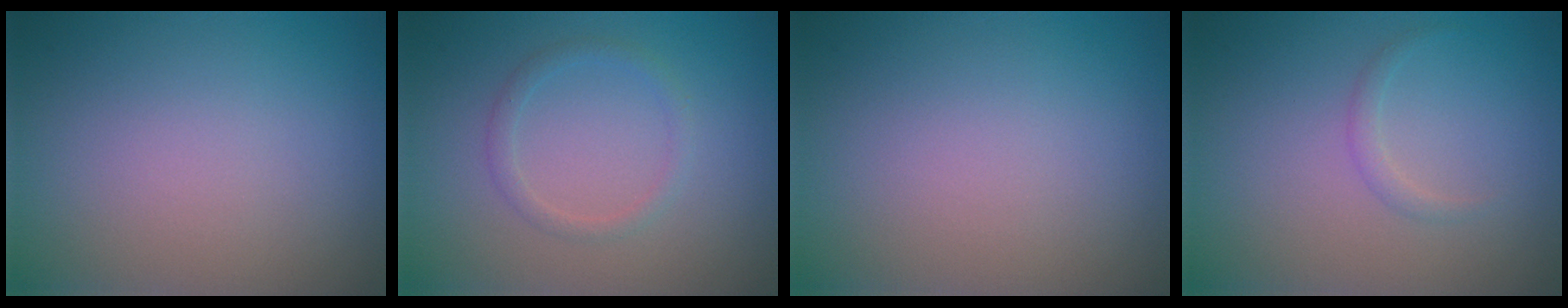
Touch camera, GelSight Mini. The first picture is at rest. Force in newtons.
{"total": 1.3, "press": 1.3, "slide": 0.1}
{"total": 0.0}
{"total": 0.9, "press": 0.9, "slide": 0.0}